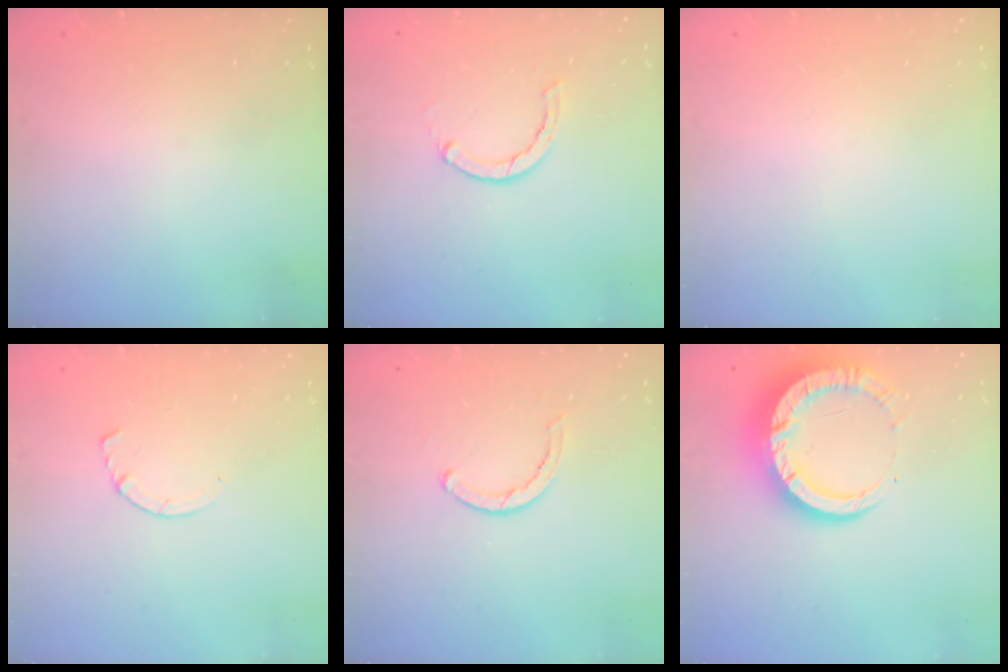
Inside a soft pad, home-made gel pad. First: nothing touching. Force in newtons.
{"total": 2.1, "press": 2.1, "slide": 0.3}
{"total": 0.0}
{"total": 2.9, "press": 2.9, "slide": 0.4}
{"total": 2.8, "press": 2.8, "slide": 0.2}
{"total": 13.3, "press": 13.2, "slide": 1.3}